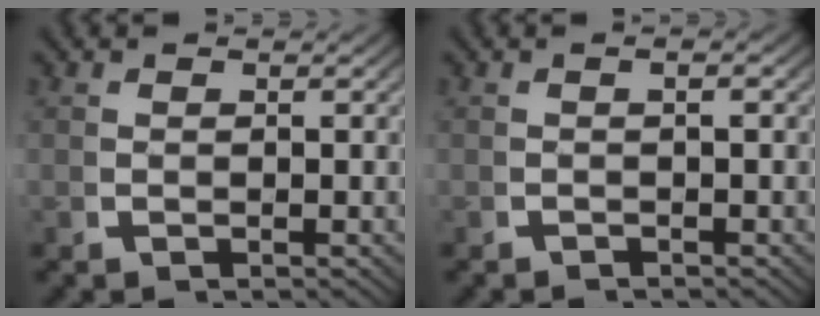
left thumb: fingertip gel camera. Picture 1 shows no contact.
{"total": 0.9, "force": [-0.7, 0.1, 0.6], "torque": [-0.009, -0.001, -0.010]}